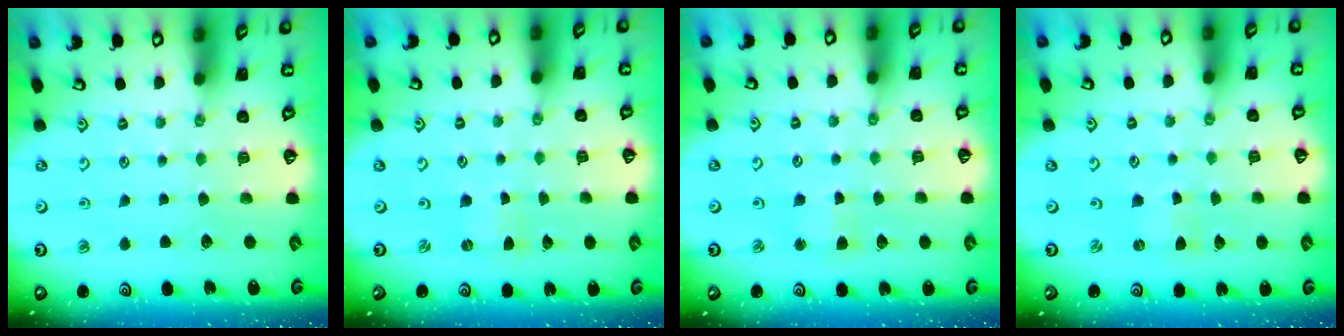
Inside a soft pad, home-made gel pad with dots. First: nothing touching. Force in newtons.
{"total": 0.0}
{"total": 2.8, "press": 2.8, "slide": 0.2}
{"total": 0.0}